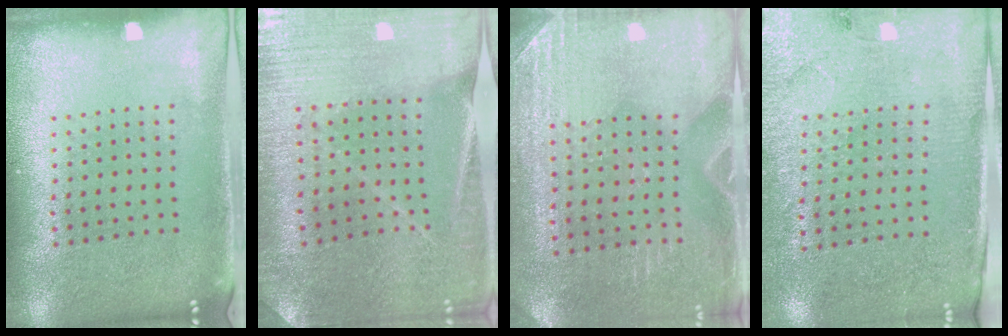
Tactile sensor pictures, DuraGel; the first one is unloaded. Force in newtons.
{"total": 1.4, "press": 1.4, "slide": 0.2}
{"total": 2.9, "press": 2.8, "slide": 0.9}
{"total": 2.9, "press": 2.7, "slide": 1.1}